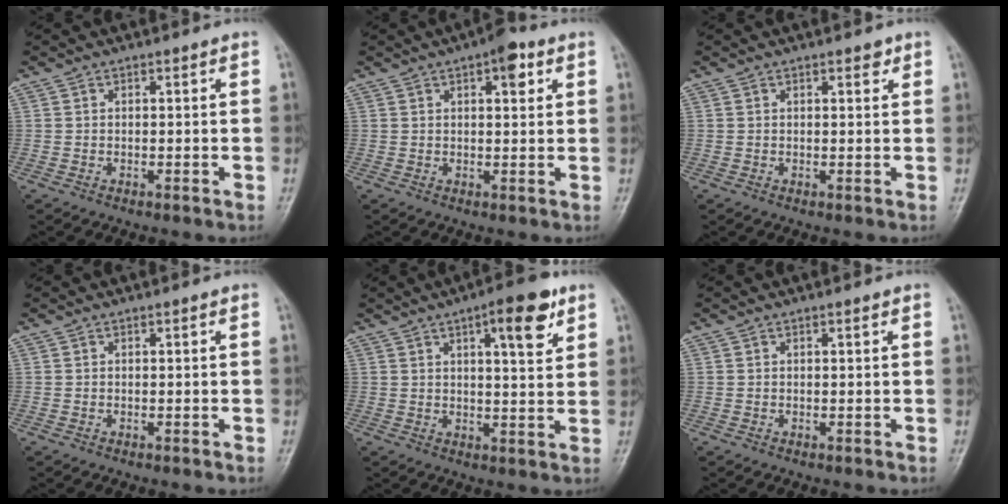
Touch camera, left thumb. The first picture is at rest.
{"total": 5.0, "force": [2.4, 2.0, 3.9], "torque": [-0.039, -0.004, 0.027]}
{"total": 1.1, "force": [0.7, 0.4, 0.7], "torque": [-0.007, -0.003, 0.010]}
{"total": 0.0}
{"total": 9.1, "force": [4.6, 2.6, 7.4], "torque": [-0.090, -0.020, 0.063]}
{"total": 0.0}